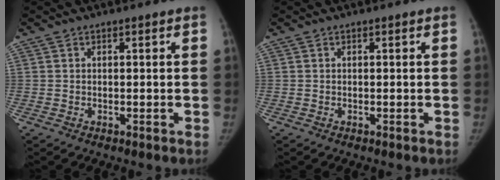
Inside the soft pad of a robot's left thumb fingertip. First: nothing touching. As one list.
[{"total": 0.0}]